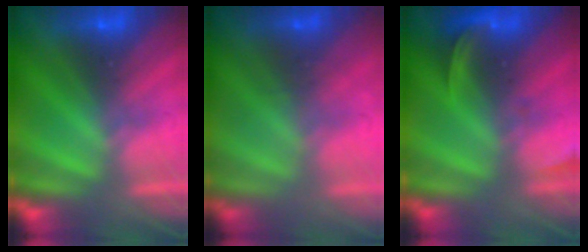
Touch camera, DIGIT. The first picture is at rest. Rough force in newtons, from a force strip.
{"total": 1.6}
{"total": 2.6}